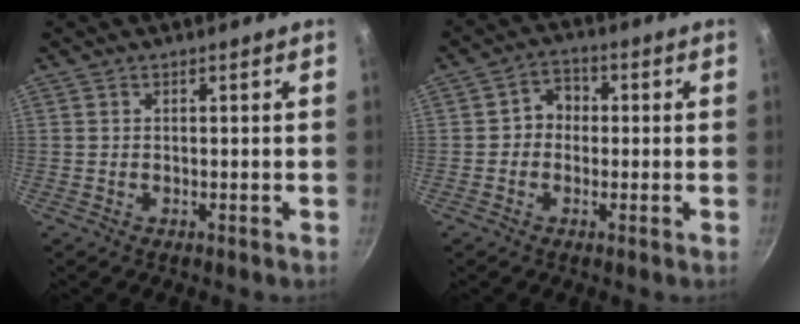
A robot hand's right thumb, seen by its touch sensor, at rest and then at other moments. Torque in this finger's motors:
{"motor_torque": [0.31, -0.26, -0.30, 0.18, 0.11]}